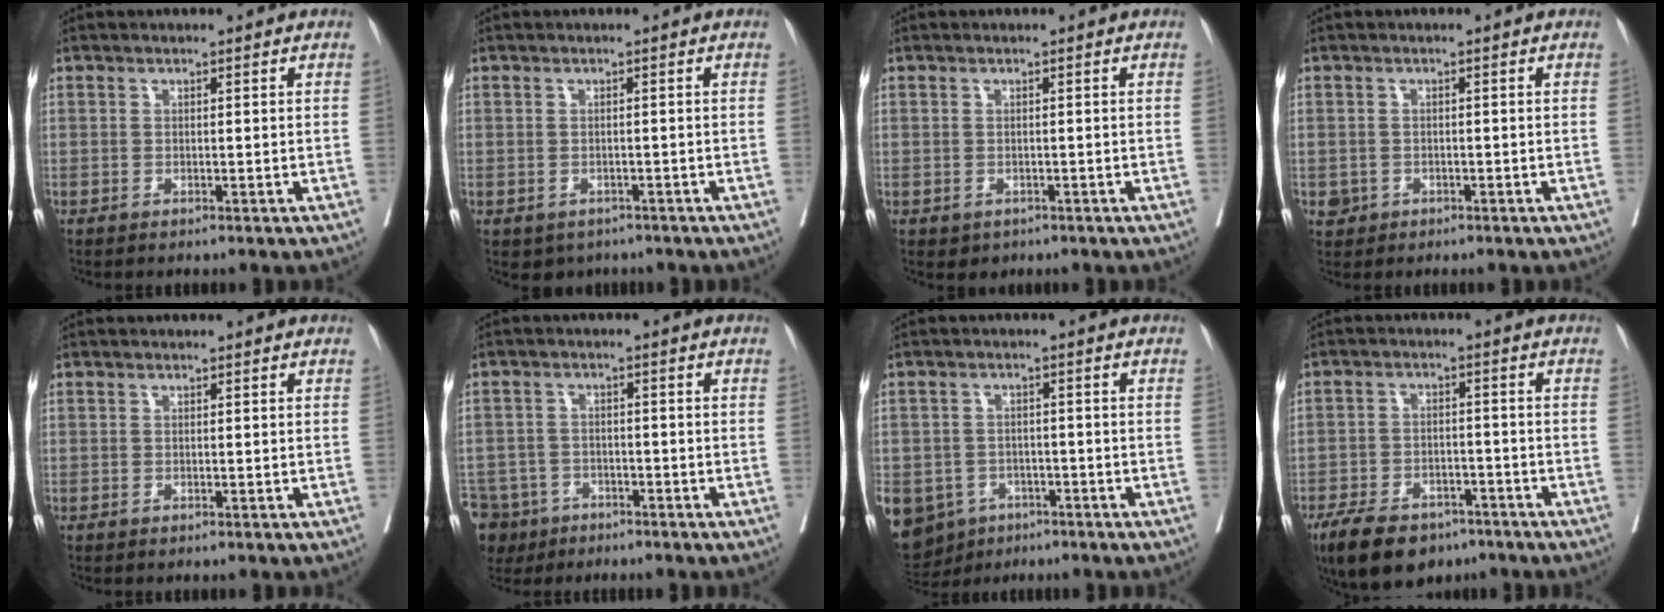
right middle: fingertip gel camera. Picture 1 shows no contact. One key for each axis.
{"total": 3.0, "fx": -2.1, "fy": 2.1, "fz": 0.6, "tx": -0.005, "ty": 0.002, "tz": -0.025}
{"total": 1.3, "fx": -0.6, "fy": 1.1, "fz": 0.4, "tx": -0.009, "ty": 0.000, "tz": 0.000}
{"total": 1.8, "fx": -0.8, "fy": 1.6, "fz": 0.3, "tx": -0.003, "ty": 0.006, "tz": -0.009}
{"total": 0.0}
{"total": 11.3, "fx": -7.1, "fy": 8.4, "fz": 2.8, "tx": -0.097, "ty": -0.006, "tz": -0.114}
{"total": 12.9, "fx": -6.7, "fy": 10.3, "fz": 4.1, "tx": -0.124, "ty": -0.002, "tz": -0.090}
{"total": 11.2, "fx": -8.1, "fy": 5.4, "fz": 5.5, "tx": -0.098, "ty": -0.004, "tz": -0.129}